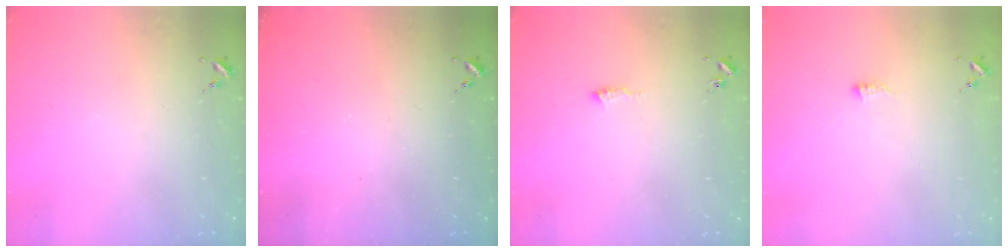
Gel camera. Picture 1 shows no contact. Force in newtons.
{"total": 0.0}
{"total": 5.7, "press": 5.7, "slide": 0.6}
{"total": 6.5, "press": 6.4, "slide": 0.7}